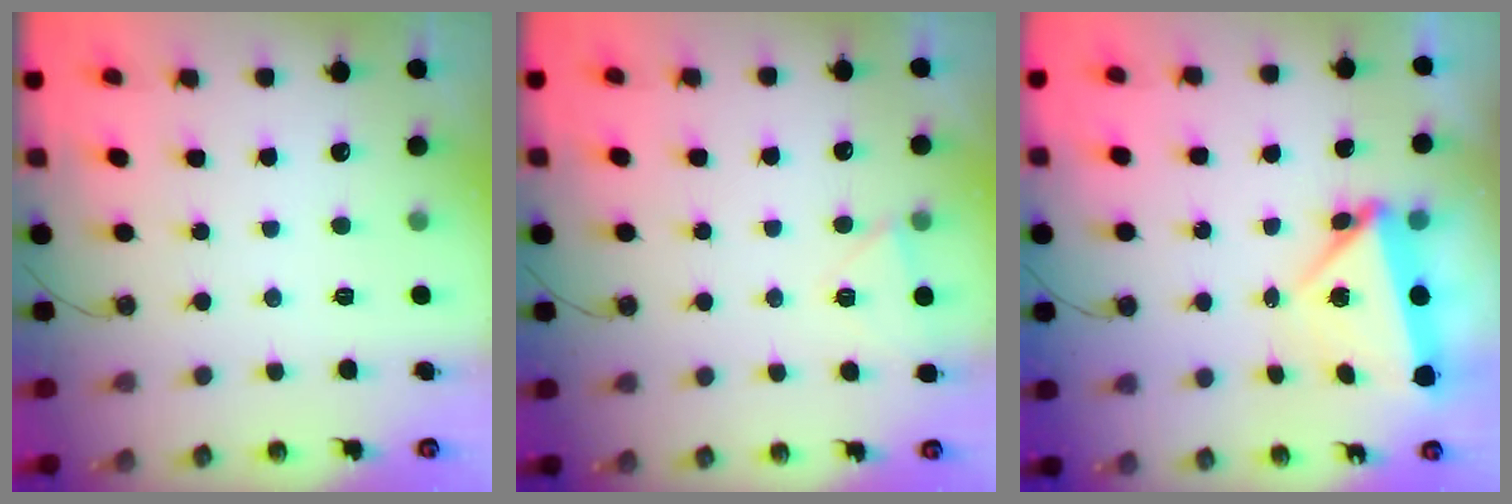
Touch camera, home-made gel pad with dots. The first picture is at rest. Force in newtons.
{"total": 3.8, "press": 3.8, "slide": 0.7}
{"total": 6.1, "press": 6.0, "slide": 0.9}